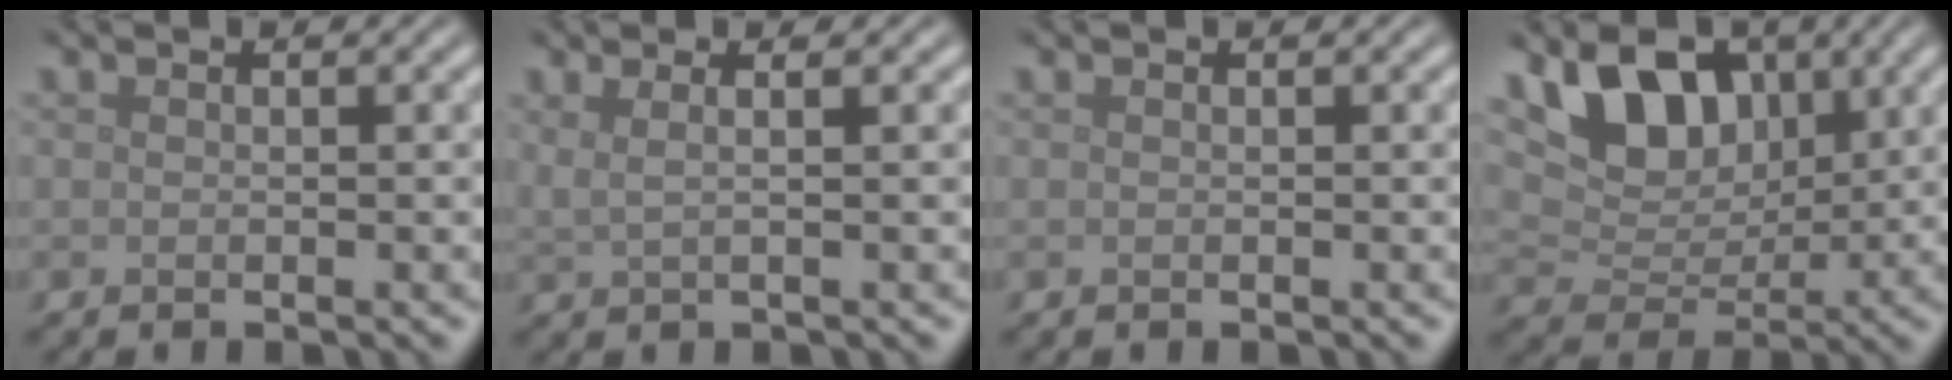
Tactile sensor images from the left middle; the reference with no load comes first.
{"total": 2.8, "force": [1.3, 1.3, 2.1], "torque": [-0.026, 0.008, -0.009]}
{"total": 0.0}
{"total": 6.4, "force": [2.6, 4.3, 4.0], "torque": [-0.075, -0.006, 0.037]}